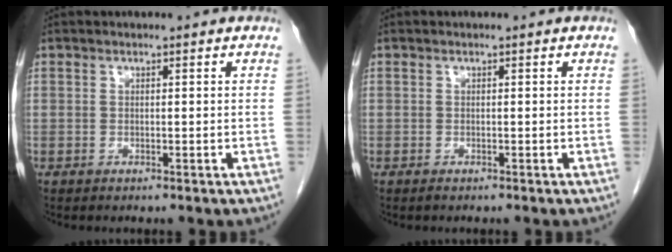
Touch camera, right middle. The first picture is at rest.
{"total": 0.0}